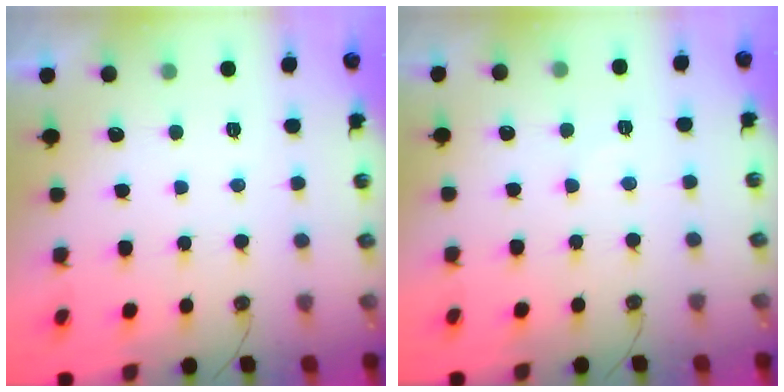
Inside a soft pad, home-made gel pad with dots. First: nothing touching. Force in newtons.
{"total": 6.2, "press": 6.1, "slide": 1.0}